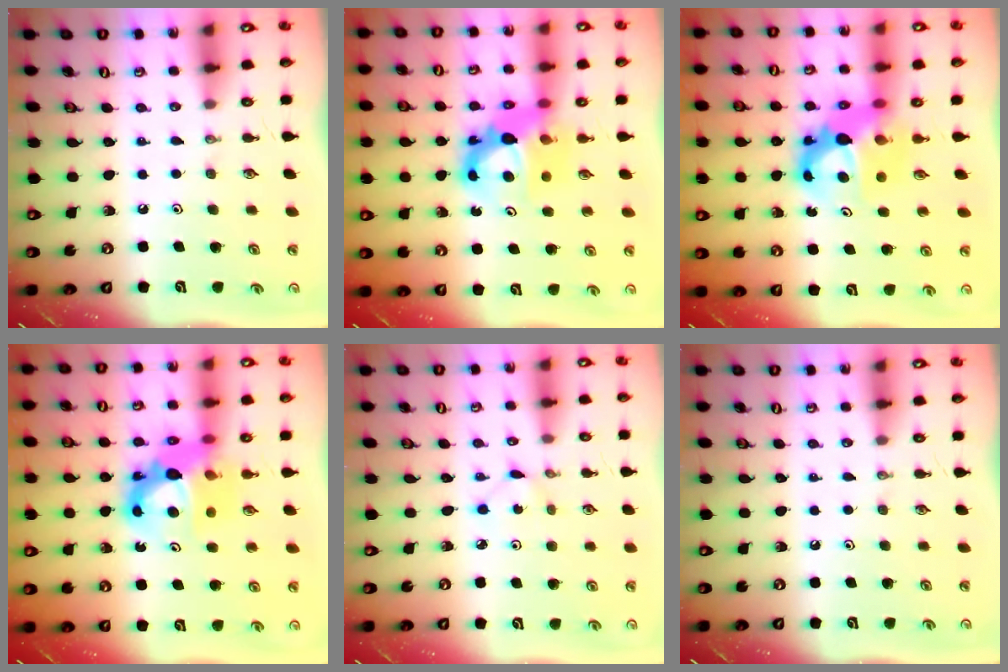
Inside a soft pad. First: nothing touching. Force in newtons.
{"total": 11.9, "press": 11.8, "slide": 0.9}
{"total": 9.7, "press": 9.7, "slide": 0.8}
{"total": 13.6, "press": 13.5, "slide": 1.6}
{"total": 1.3, "press": 1.2, "slide": 0.1}
{"total": 0.0}